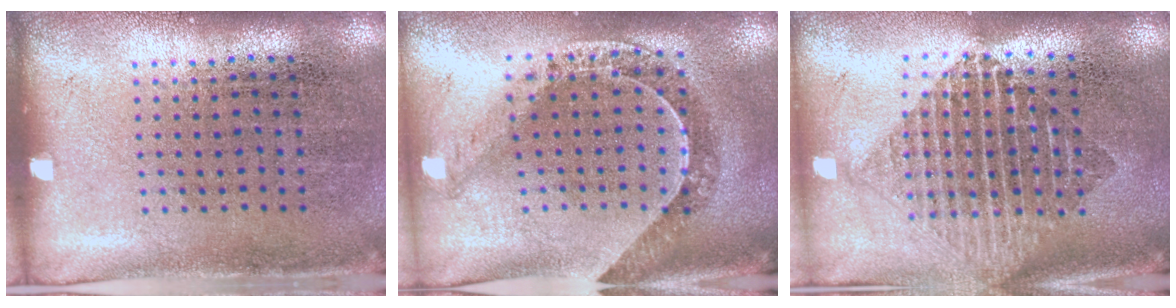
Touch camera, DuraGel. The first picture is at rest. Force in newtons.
{"total": 1.0, "press": 1.0, "slide": 0.2}
{"total": 1.8, "press": 1.5, "slide": 1.0}